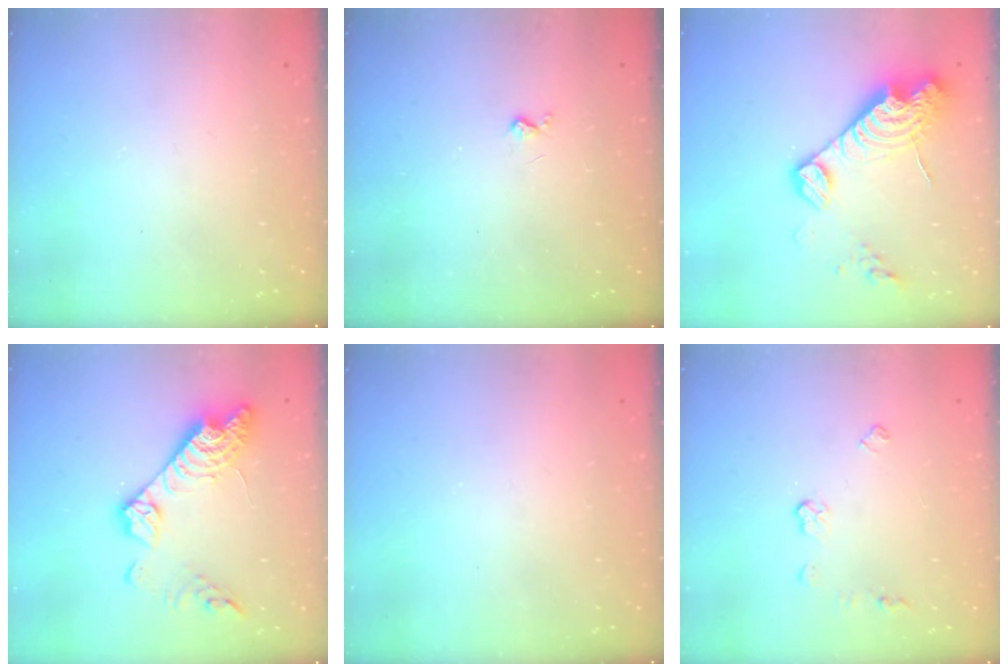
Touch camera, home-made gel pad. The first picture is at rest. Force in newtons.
{"total": 2.6, "press": 2.6, "slide": 0.5}
{"total": 15.2, "press": 15.2, "slide": 1.3}
{"total": 17.3, "press": 17.3, "slide": 0.9}
{"total": 0.0}
{"total": 4.7, "press": 4.7, "slide": 0.6}